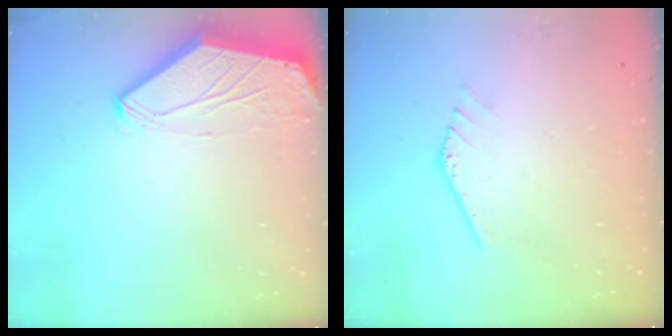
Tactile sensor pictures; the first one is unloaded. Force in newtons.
{"total": 1.1, "press": 1.1, "slide": 0.3}